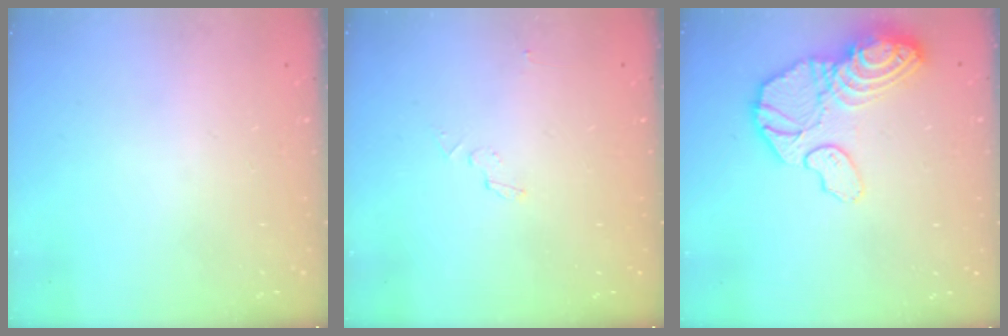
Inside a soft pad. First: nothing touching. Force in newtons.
{"total": 3.2, "press": 3.2, "slide": 0.3}
{"total": 17.8, "press": 17.7, "slide": 1.6}